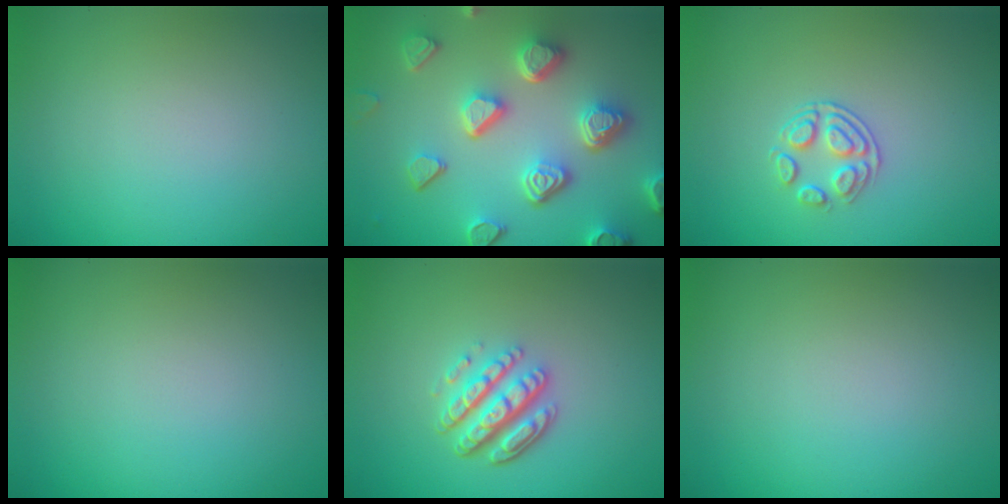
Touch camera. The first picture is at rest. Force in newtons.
{"total": 6.8, "press": 5.3, "slide": 4.2}
{"total": 2.1, "press": 1.4, "slide": 1.5}
{"total": 0.0}
{"total": 4.6, "press": 3.4, "slide": 3.1}
{"total": 0.0}